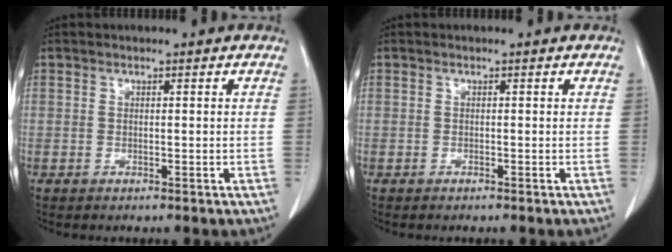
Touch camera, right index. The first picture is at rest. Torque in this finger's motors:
{"motor_torque": [-0.13, -0.09, -0.02, -0.01]}